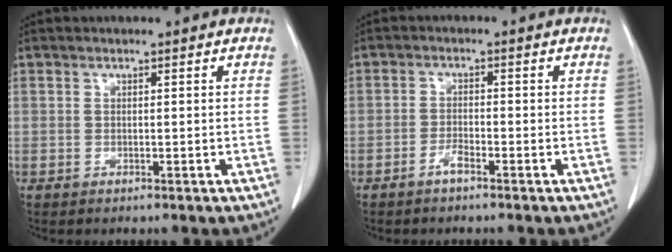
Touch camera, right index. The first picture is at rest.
{"total": 2.0, "force": [-1.5, 0.3, 1.2], "torque": [-0.026, 0.001, -0.030]}